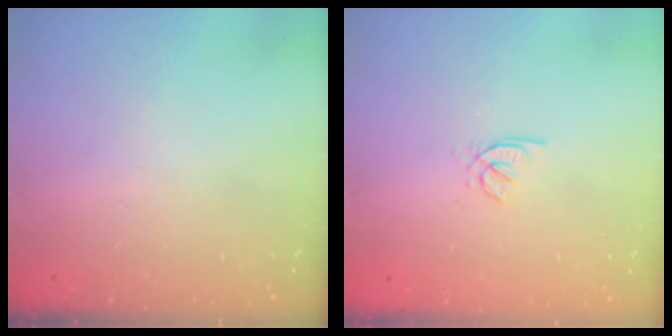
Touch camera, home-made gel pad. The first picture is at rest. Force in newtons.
{"total": 1.8, "press": 1.8, "slide": 0.5}